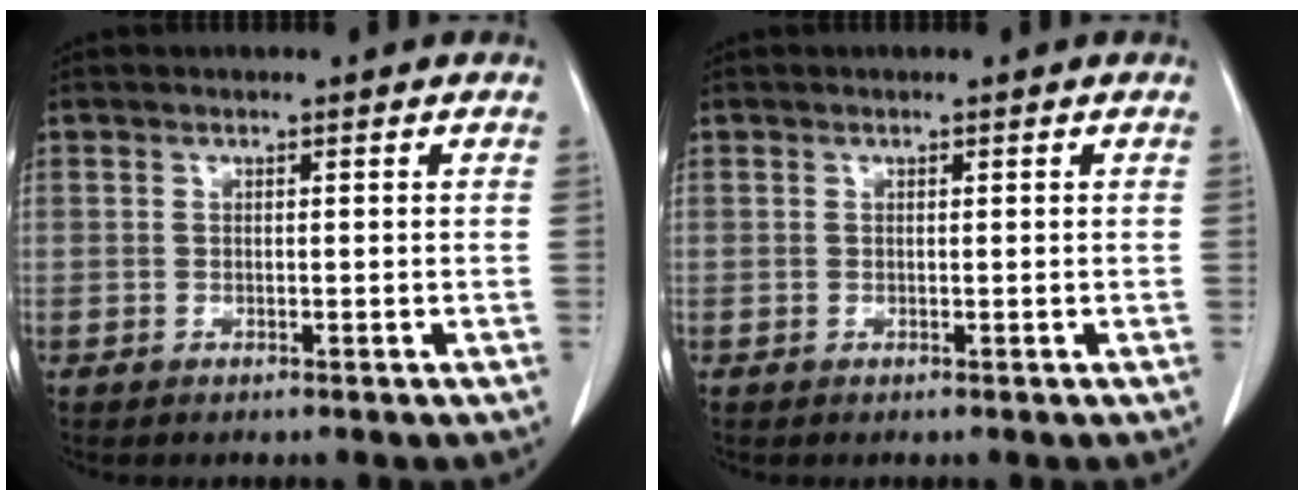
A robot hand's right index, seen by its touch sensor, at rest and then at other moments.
{"total": 0.0}